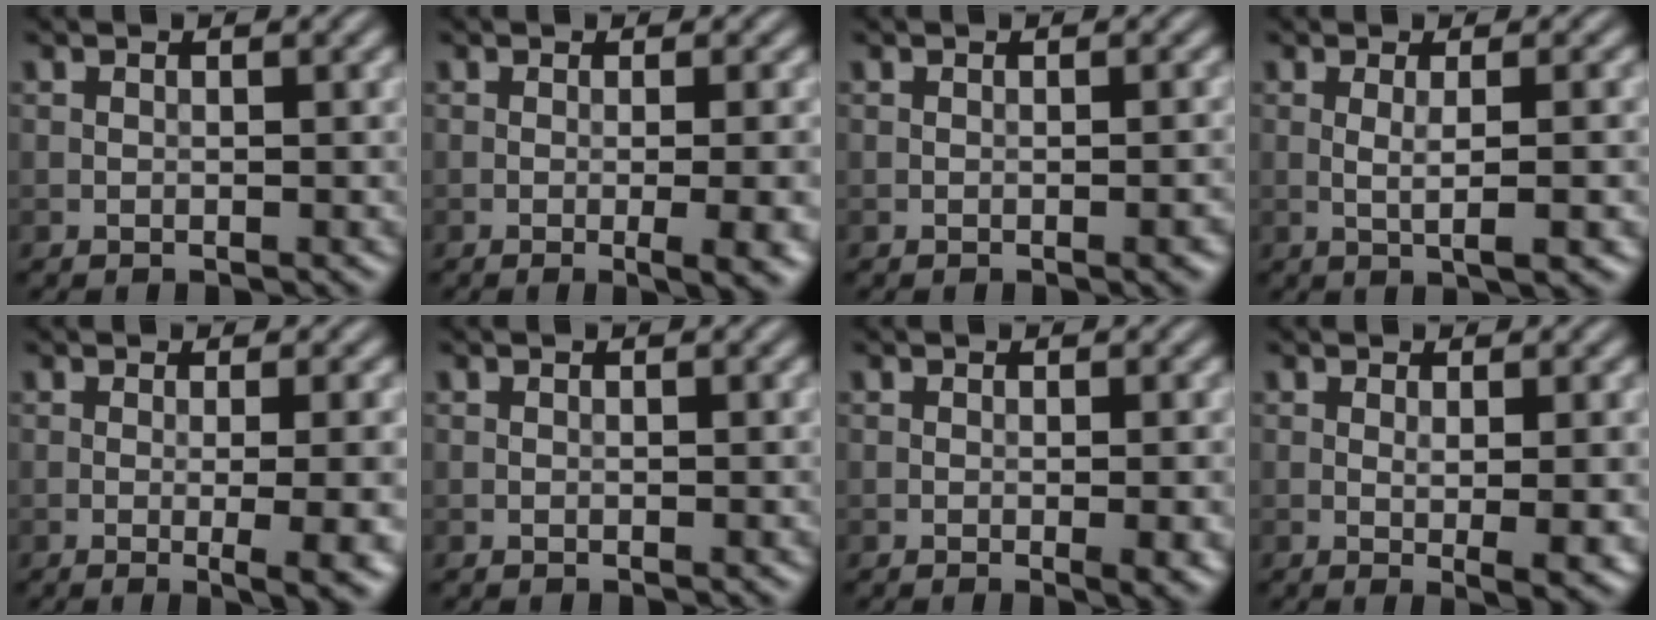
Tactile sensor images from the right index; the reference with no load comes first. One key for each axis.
{"total": 5.9, "fx": -1.1, "fy": 1.9, "fz": 5.4, "tx": -0.056, "ty": -0.009, "tz": -0.006}
{"total": 1.4, "fx": -0.5, "fy": 0.3, "fz": 1.3, "tx": -0.016, "ty": -0.001, "tz": -0.007}
{"total": 3.4, "fx": -0.2, "fy": 0.7, "fz": 3.3, "tx": -0.052, "ty": 0.000, "tz": -0.002}
{"total": 6.5, "fx": -1.0, "fy": 1.9, "fz": 6.2, "tx": -0.073, "ty": -0.011, "tz": -0.003}
{"total": 0.0}
{"total": 2.5, "fx": -0.5, "fy": 0.5, "fz": 2.4, "tx": -0.030, "ty": -0.004, "tz": -0.007}
{"total": 3.5, "fx": -0.1, "fy": 0.6, "fz": 3.4, "tx": -0.050, "ty": -0.007, "tz": 0.003}